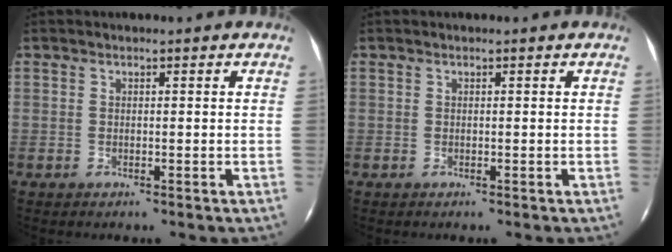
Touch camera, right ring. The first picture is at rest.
{"total": 0.0}